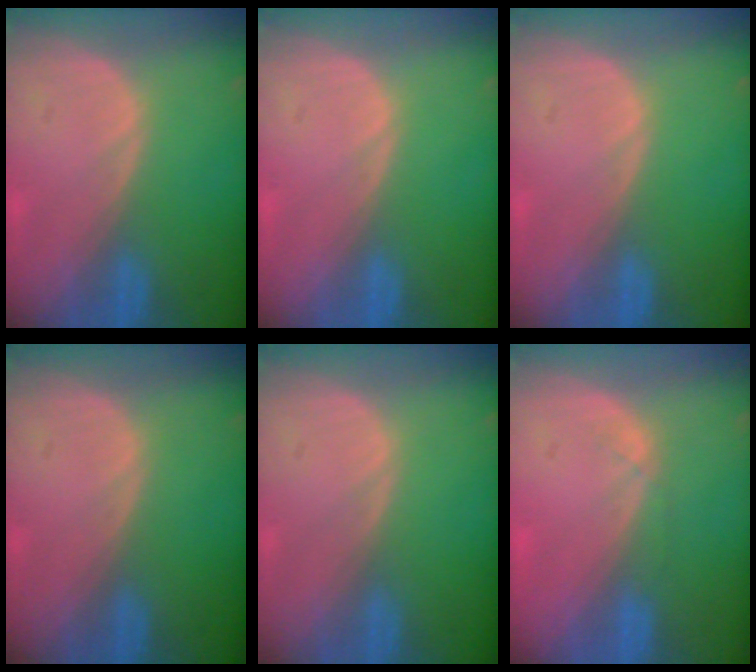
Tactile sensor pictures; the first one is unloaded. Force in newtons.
{"total": 0.0}
{"total": 0.0}
{"total": 0.0}
{"total": 0.0}
{"total": 1.4, "press": 1.3, "slide": 0.5}